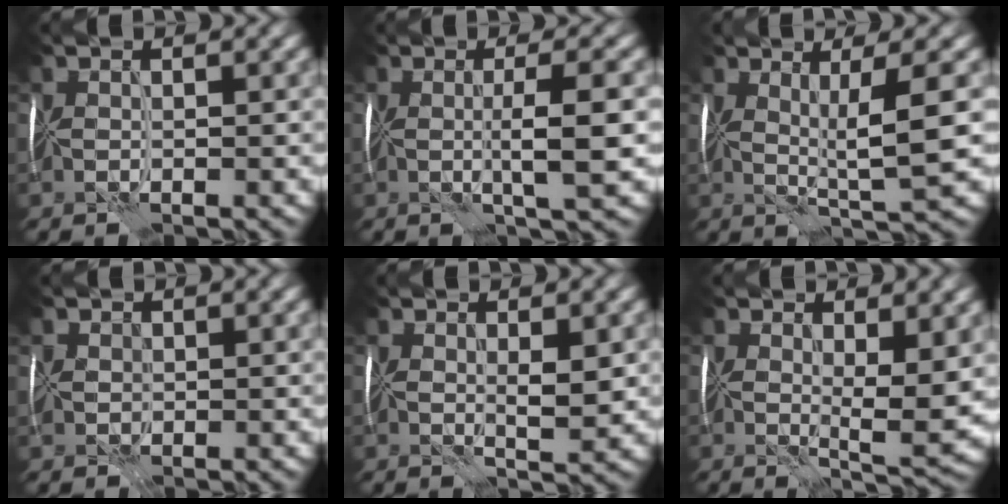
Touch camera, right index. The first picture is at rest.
{"total": 3.8, "force": [-0.3, 0.5, 3.8], "torque": [-0.061, 0.003, -0.006]}
{"total": 4.4, "force": [0.5, 0.6, 4.4], "torque": [-0.073, -0.001, 0.011]}
{"total": 1.2, "force": [0.5, 0.9, -0.5], "torque": [0.006, 0.008, 0.010]}
{"total": 1.7, "force": [0.4, 0.4, 1.6], "torque": [-0.029, -0.002, 0.008]}
{"total": 4.6, "force": [1.0, 1.5, 4.3], "torque": [-0.069, -0.009, 0.019]}